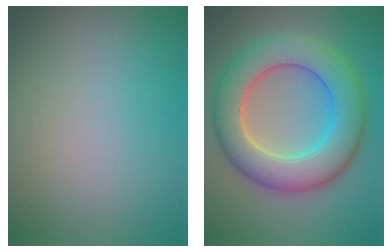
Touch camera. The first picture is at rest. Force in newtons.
{"total": 9.2, "press": 9.2, "slide": 0.4}